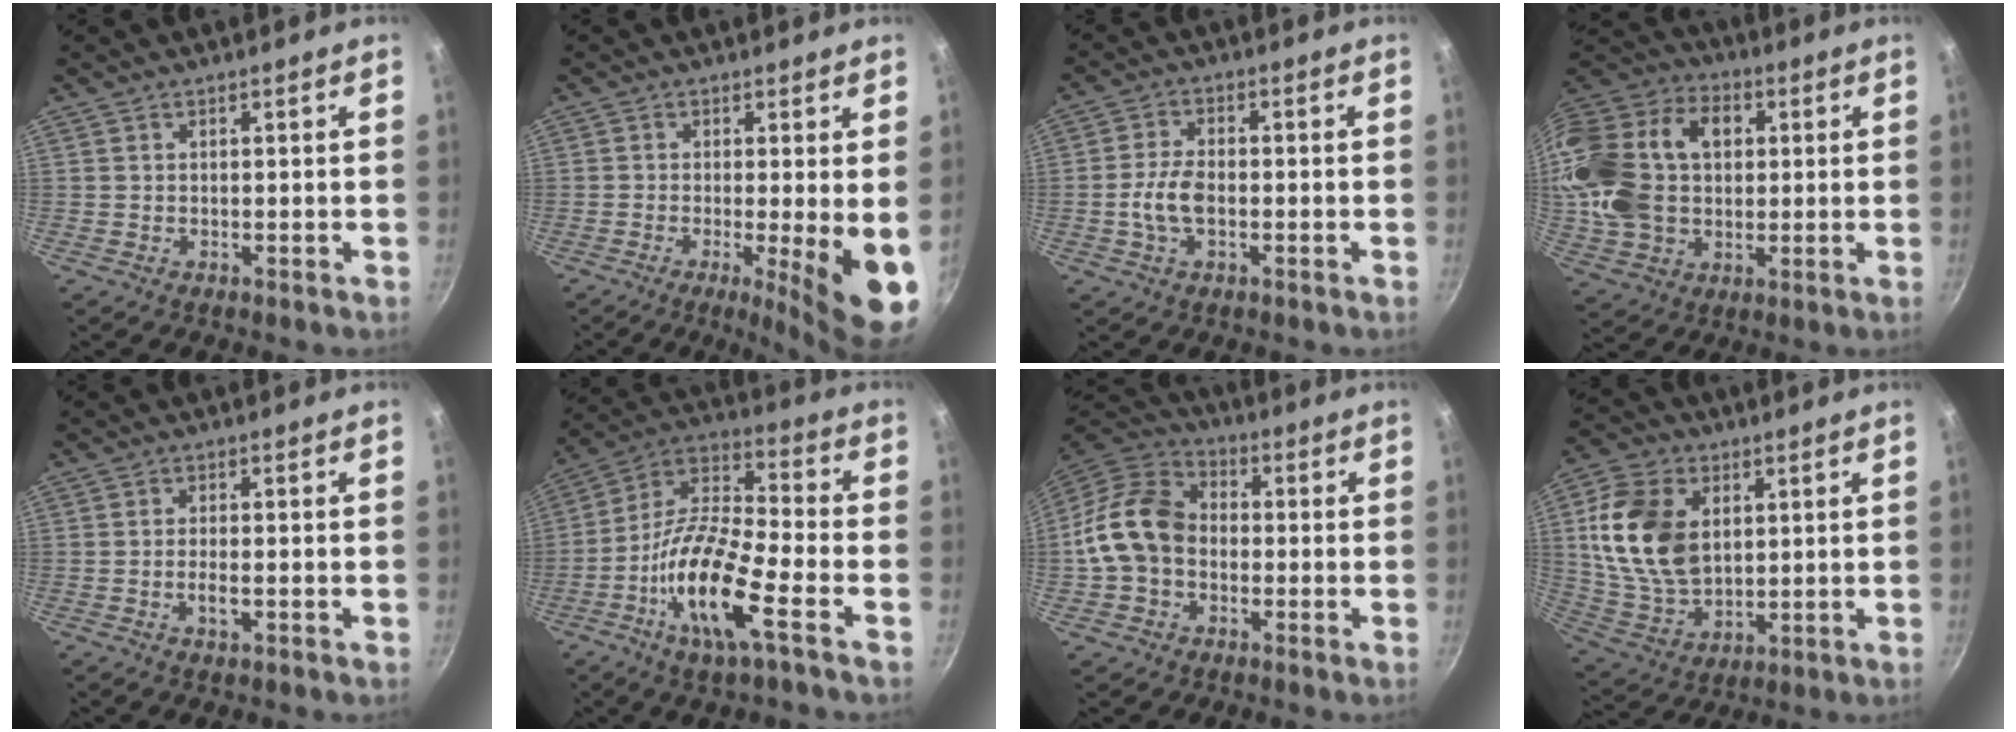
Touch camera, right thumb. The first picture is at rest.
{"total": 10.0, "force": [-1.6, 1.5, 9.8], "torque": [-0.128, -0.015, -0.021]}
{"total": 6.0, "force": [-1.3, 3.3, 4.8], "torque": [-0.097, 0.016, -0.030]}
{"total": 25.5, "force": [3.7, 18.6, 17.1], "torque": [-0.339, 0.033, 0.066]}
{"total": 2.5, "force": [-0.8, 0.8, 2.2], "torque": [-0.047, 0.004, -0.017]}
{"total": 16.8, "force": [-6.8, 4.3, 14.8], "torque": [-0.283, 0.041, -0.148]}
{"total": 13.7, "force": [-1.4, 10.6, 8.6], "torque": [-0.135, 0.034, -0.042]}
{"total": 17.3, "force": [3.5, 11.9, 12.1], "torque": [-0.212, -0.009, 0.075]}